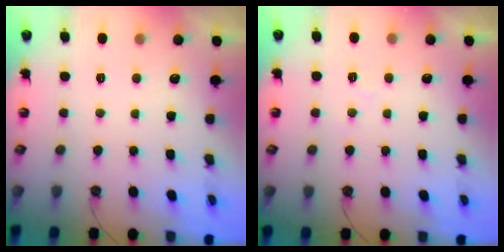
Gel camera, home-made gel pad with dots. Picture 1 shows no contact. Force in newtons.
{"total": 6.7, "press": 6.6, "slide": 0.9}